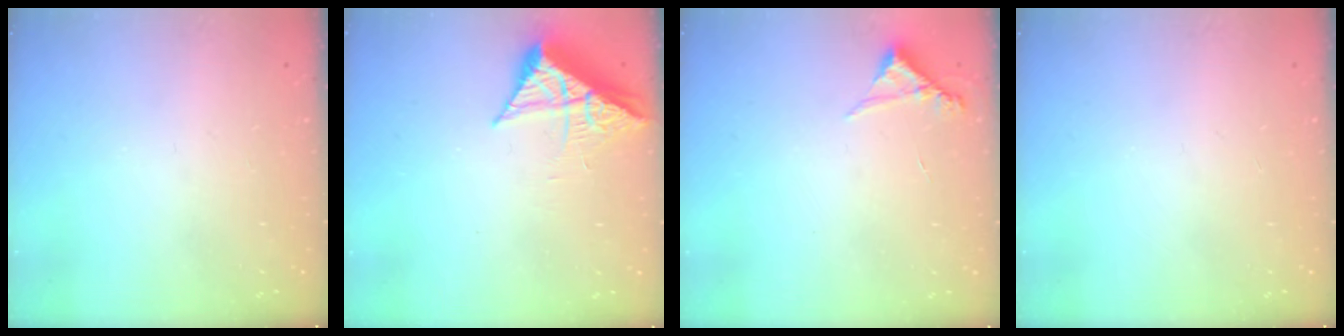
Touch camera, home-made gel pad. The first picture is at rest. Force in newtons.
{"total": 8.9, "press": 8.9, "slide": 0.9}
{"total": 4.5, "press": 4.5, "slide": 0.3}
{"total": 0.0}